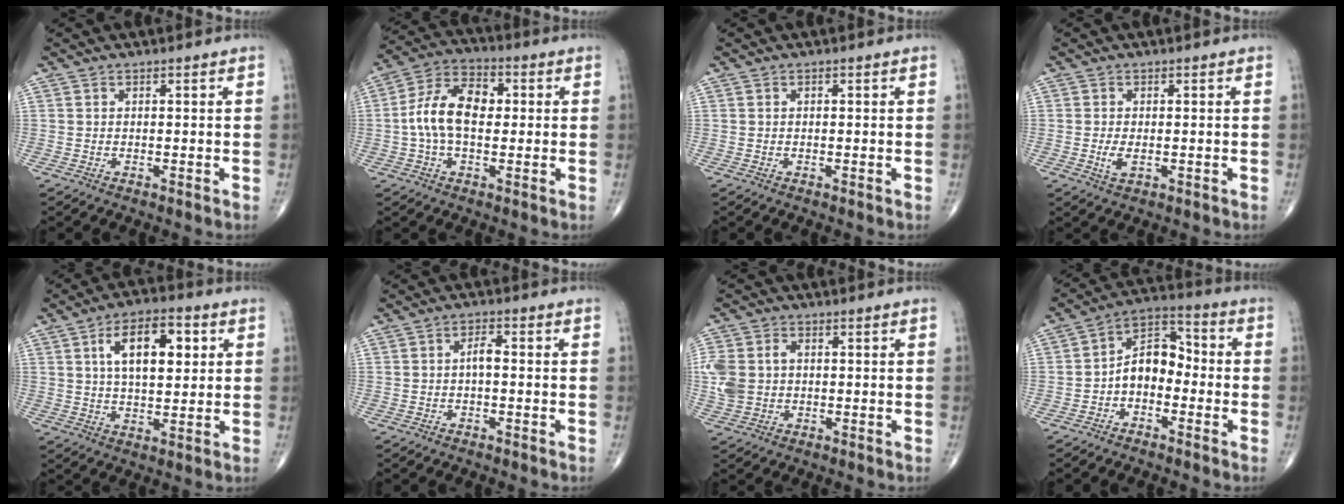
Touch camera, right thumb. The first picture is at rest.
{"total": 11.6, "force": [0.4, 7.0, 9.3], "torque": [-0.175, 0.031, 0.000]}
{"total": 0.0}
{"total": 2.7, "force": [-0.5, 1.3, 2.3], "torque": [-0.049, -0.006, -0.009]}
{"total": 12.2, "force": [3.6, 6.0, 10.1], "torque": [-0.143, -0.002, 0.057]}
{"total": 2.6, "force": [-0.3, 1.2, 2.2], "torque": [-0.035, 0.011, -0.009]}
{"total": 8.8, "force": [0.4, 6.8, 5.5], "torque": [-0.135, 0.013, 0.012]}
{"total": 8.0, "force": [-2.0, 5.3, 5.6], "torque": [-0.074, 0.041, -0.052]}